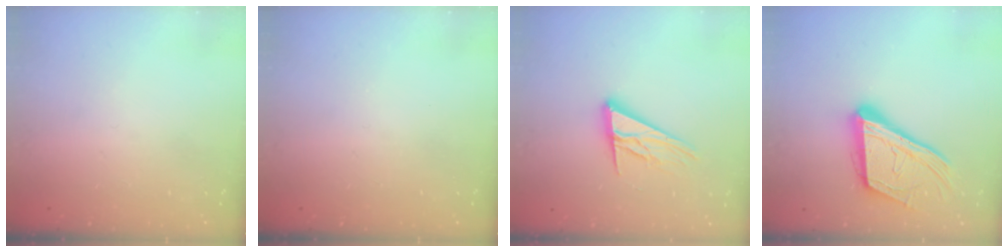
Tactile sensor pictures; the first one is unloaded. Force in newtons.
{"total": 0.0}
{"total": 13.3, "press": 13.1, "slide": 2.5}
{"total": 19.1, "press": 18.9, "slide": 2.6}